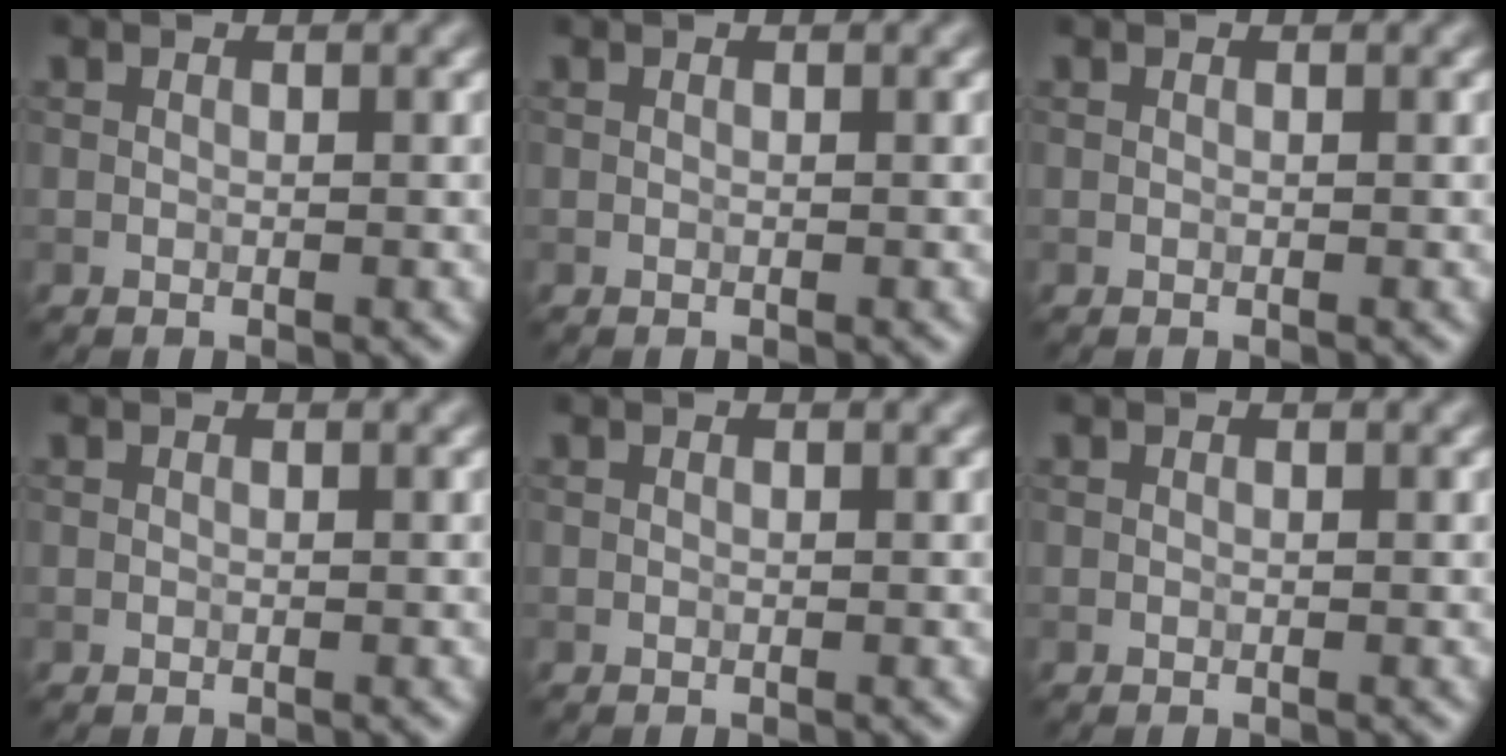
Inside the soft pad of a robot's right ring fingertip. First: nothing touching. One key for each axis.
{"total": 0.0}
{"total": 0.0}
{"total": 0.0}
{"total": 0.0}
{"total": 0.0}